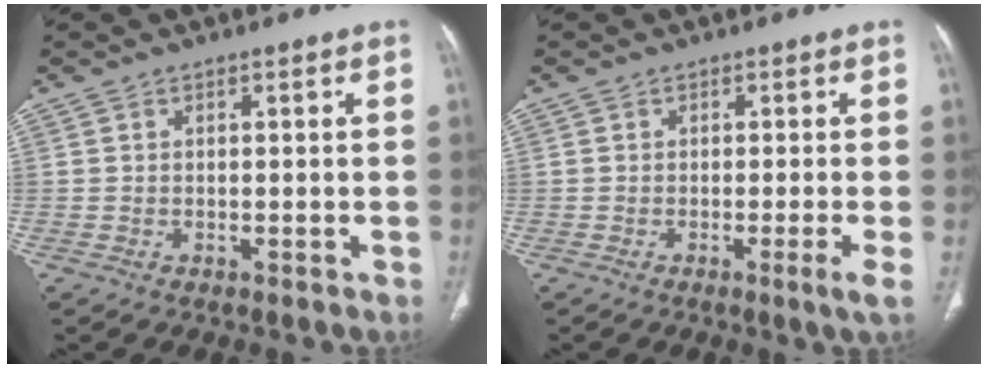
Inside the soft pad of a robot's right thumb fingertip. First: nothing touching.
{"total": 2.2, "force": [-0.7, -0.4, 2.0], "torque": [-0.041, -0.008, -0.013]}